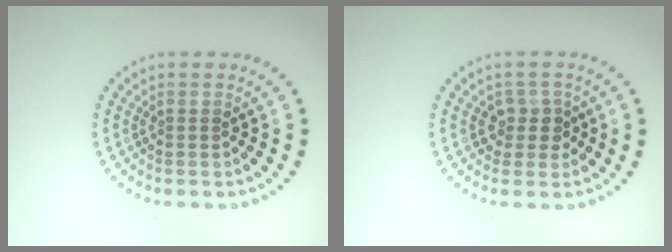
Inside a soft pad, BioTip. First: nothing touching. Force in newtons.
{"total": 2.0, "press": 1.6, "slide": 1.2}